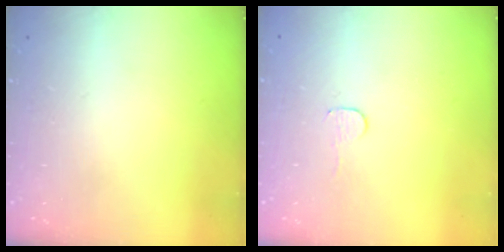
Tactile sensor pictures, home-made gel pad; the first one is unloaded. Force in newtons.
{"total": 2.8, "press": 2.8, "slide": 0.2}